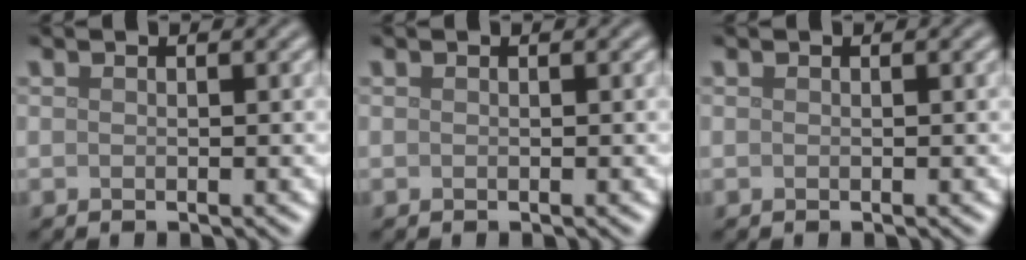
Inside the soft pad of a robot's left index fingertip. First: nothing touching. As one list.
[{"total": 0.0}, {"total": 0.0}]